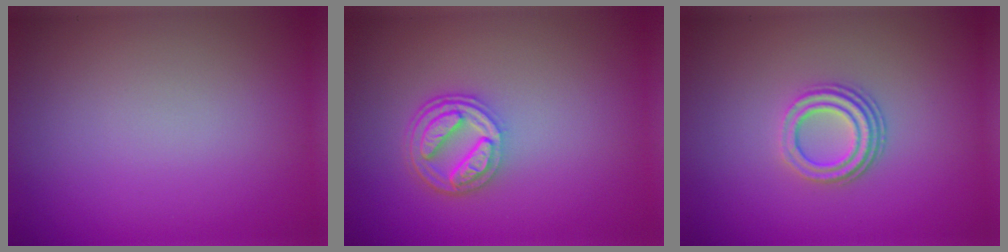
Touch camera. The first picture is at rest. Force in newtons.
{"total": 4.1, "press": 3.2, "slide": 2.7}
{"total": 3.1, "press": 2.2, "slide": 2.2}